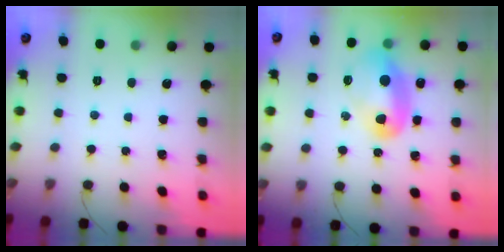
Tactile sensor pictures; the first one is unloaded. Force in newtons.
{"total": 11.9, "press": 11.9, "slide": 0.7}